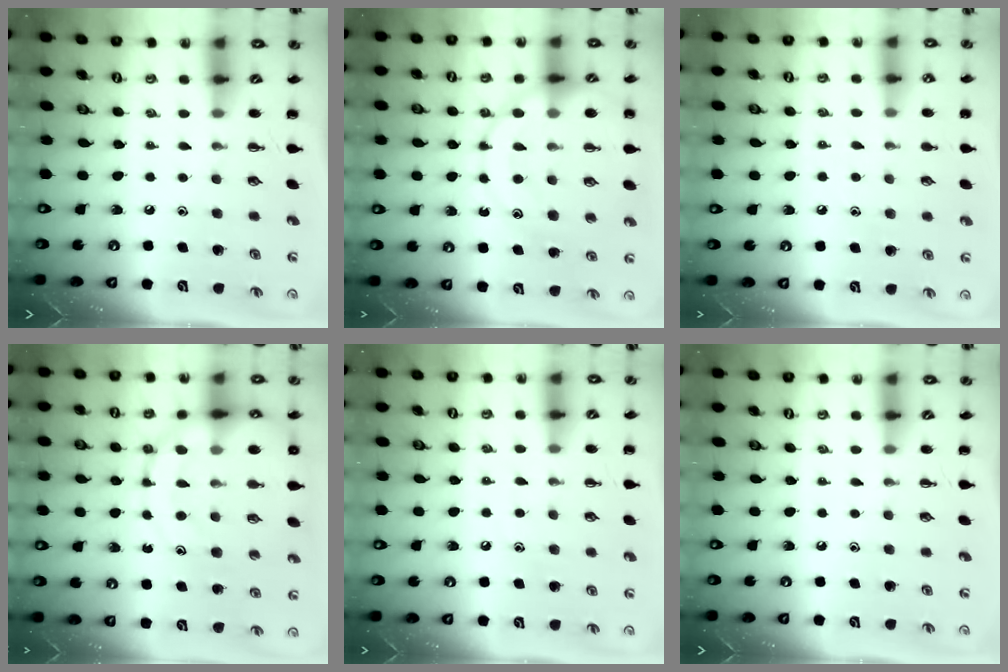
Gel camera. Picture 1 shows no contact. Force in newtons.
{"total": 16.8, "press": 16.7, "slide": 2.3}
{"total": 5.6, "press": 5.3, "slide": 1.6}
{"total": 19.0, "press": 18.7, "slide": 3.0}
{"total": 6.8, "press": 6.6, "slide": 1.7}
{"total": 0.0}